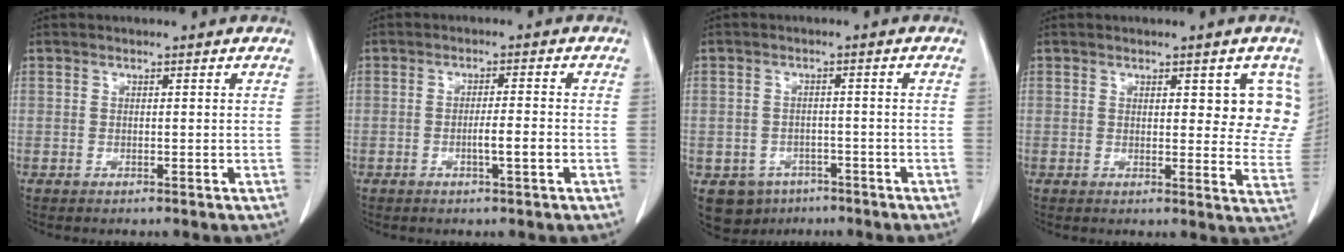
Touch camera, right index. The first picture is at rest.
{"total": 3.2, "force": [-1.0, 0.1, 3.0], "torque": [-0.050, -0.001, -0.017]}
{"total": 5.7, "force": [-3.3, 4.5, 1.1], "torque": [-0.014, 0.008, -0.042]}
{"total": 7.9, "force": [3.5, 3.2, 6.3], "torque": [-0.053, -0.014, 0.035]}